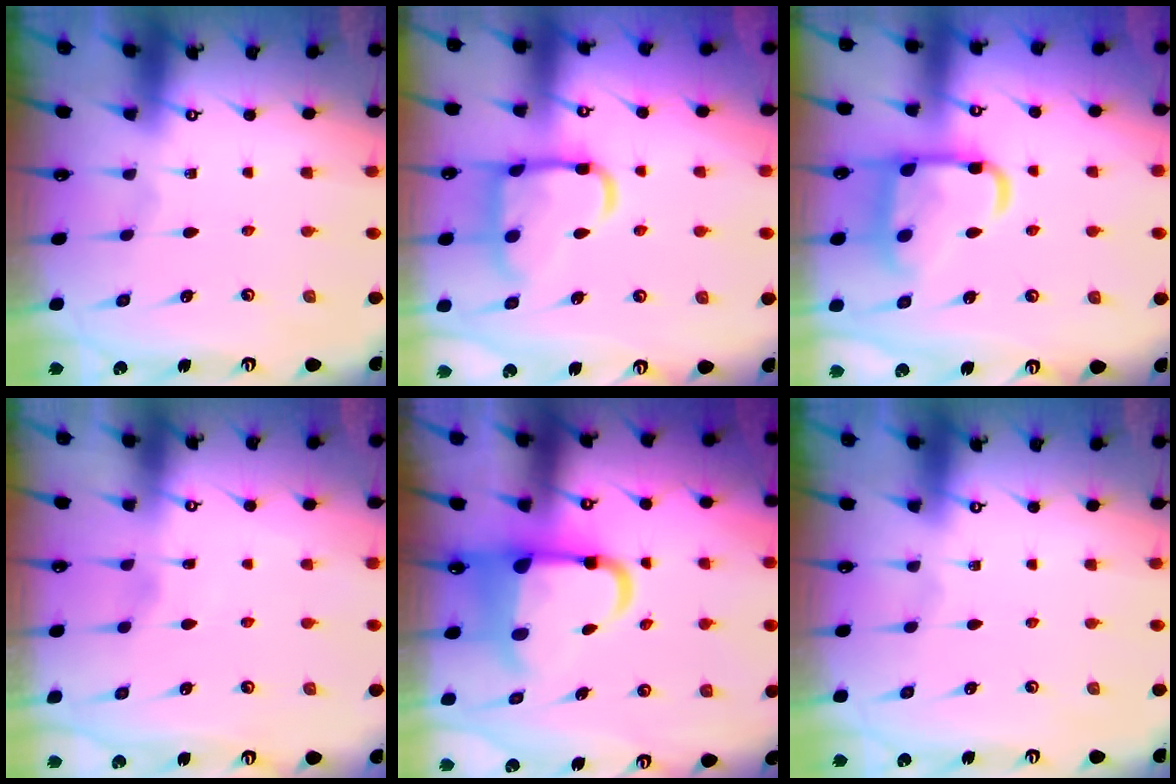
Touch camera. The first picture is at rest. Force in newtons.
{"total": 14.7, "press": 14.6, "slide": 1.4}
{"total": 17.0, "press": 16.9, "slide": 1.3}
{"total": 2.9, "press": 2.9, "slide": 0.4}
{"total": 9.0, "press": 8.7, "slide": 1.9}
{"total": 0.0}